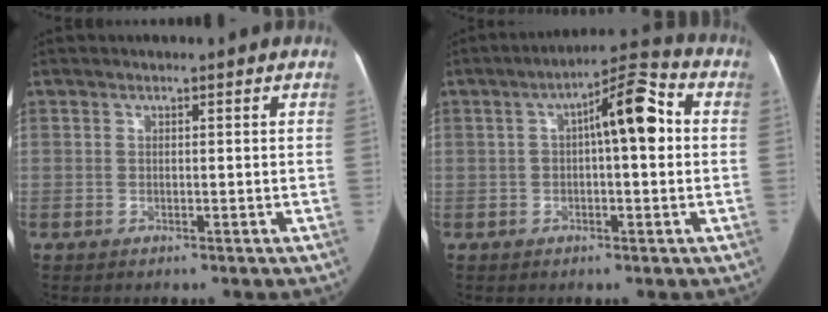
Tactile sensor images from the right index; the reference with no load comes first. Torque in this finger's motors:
{"motor_torque": [0.48, 0.23, 0.23, 0.07]}